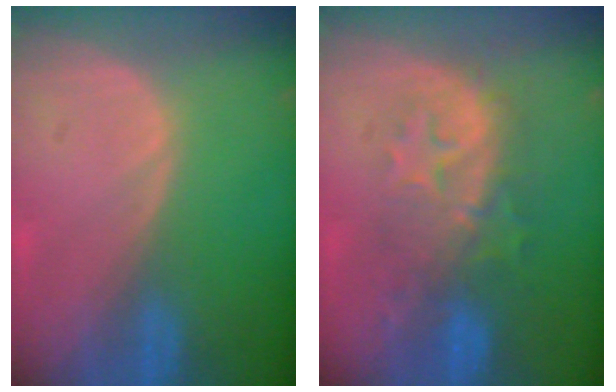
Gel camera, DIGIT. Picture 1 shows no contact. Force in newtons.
{"total": 8.6, "press": 8.3, "slide": 2.3}